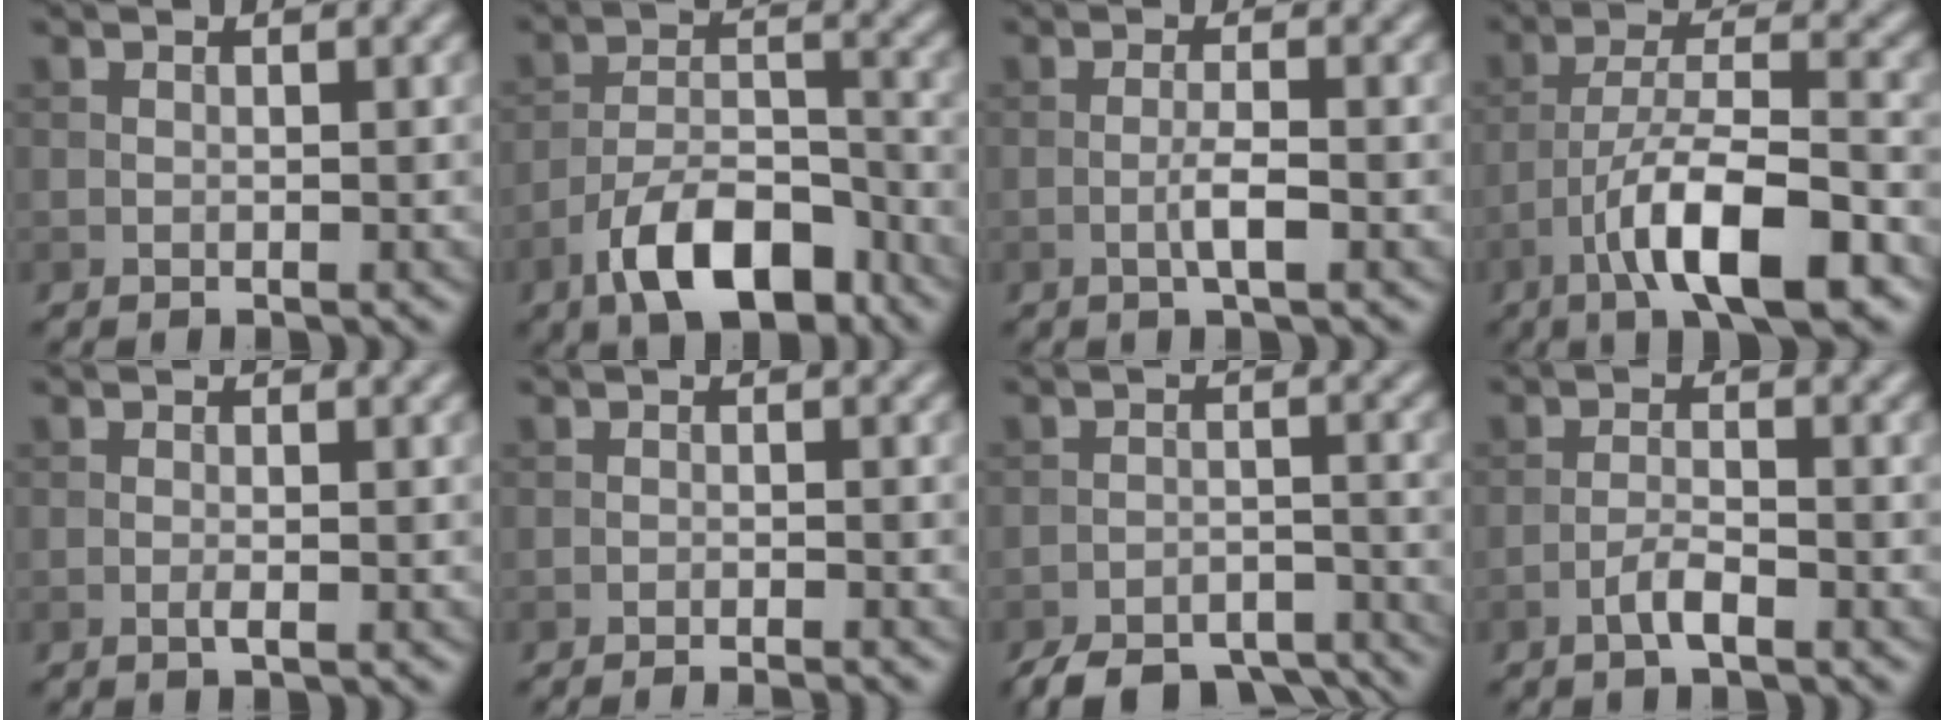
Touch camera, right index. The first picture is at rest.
{"total": 8.4, "force": [-5.3, 3.4, 5.5], "torque": [-0.089, 0.003, -0.098]}
{"total": 2.2, "force": [-0.7, 0.2, 2.0], "torque": [-0.038, 0.003, -0.016]}
{"total": 9.7, "force": [-5.1, 2.7, 7.7], "torque": [-0.131, 0.012, -0.090]}
{"total": 0.8, "force": [-0.3, 0.1, 0.8], "torque": [-0.015, -0.003, -0.007]}
{"total": 2.1, "force": [-1.7, 0.2, 1.2], "torque": [-0.015, 0.003, -0.030]}
{"total": 8.8, "force": [-7.8, 3.0, 2.7], "torque": [-0.035, -0.020, -0.111]}
{"total": 2.0, "force": [-1.3, 0.4, 1.5], "torque": [-0.030, 0.005, -0.029]}